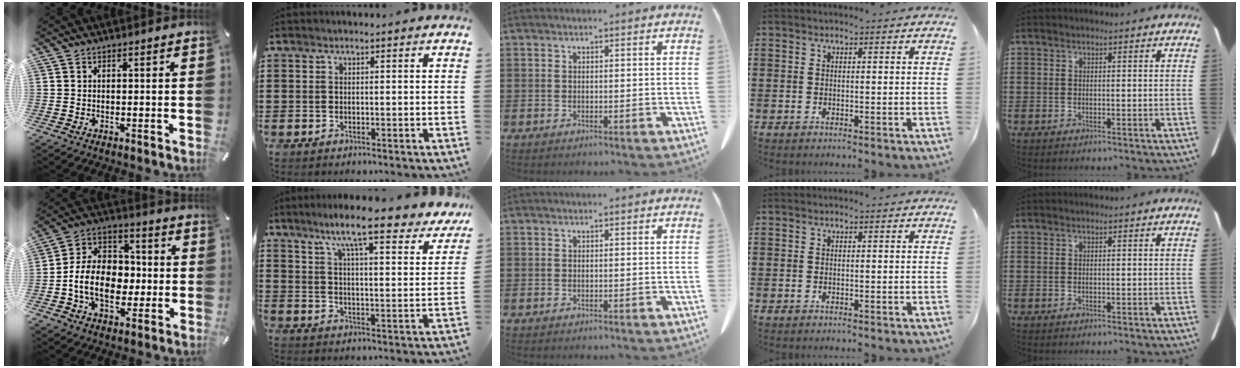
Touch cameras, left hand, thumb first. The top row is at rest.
{"thumb": {"total": 13.1, "force": [-2.8, 10.1, 7.8], "torque": [-0.177, 0.017, -0.049]}, "index": {"total": 10.0, "force": [8.1, 0.3, 5.8], "torque": [-0.122, -0.039, 0.133]}}